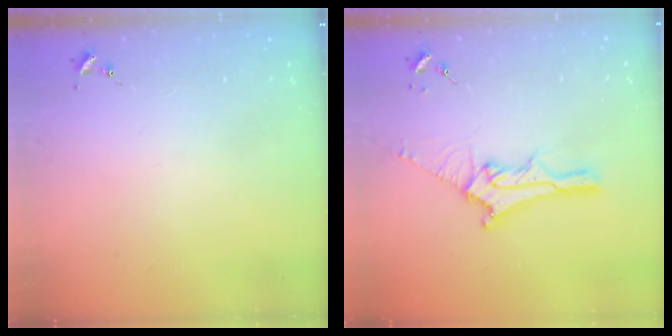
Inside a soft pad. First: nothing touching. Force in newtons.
{"total": 12.5, "press": 12.5, "slide": 1.2}